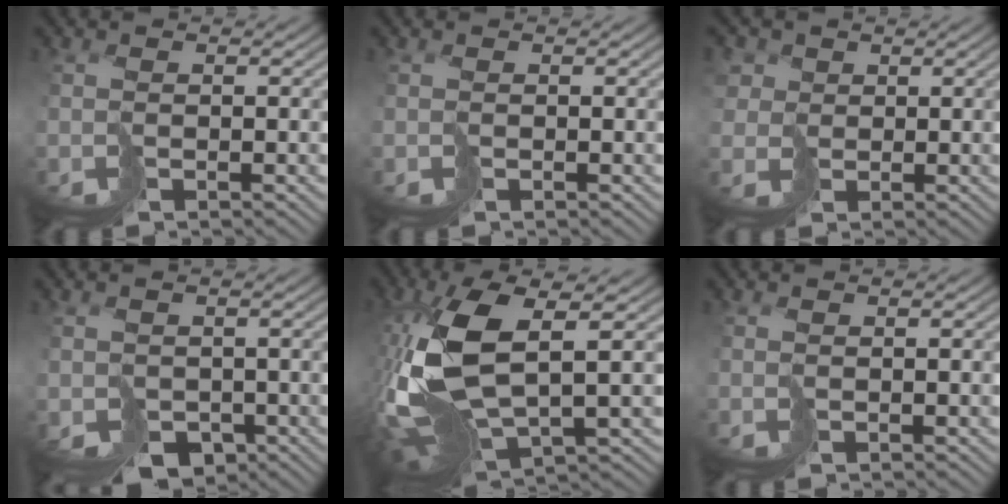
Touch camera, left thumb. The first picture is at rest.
{"total": 0.0}
{"total": 3.9, "force": [1.4, 3.4, 1.3], "torque": [-0.054, 0.007, 0.020]}
{"total": 4.3, "force": [-1.6, 3.2, 2.5], "torque": [-0.058, -0.016, -0.023]}
{"total": 15.3, "force": [1.0, 7.5, 13.3], "torque": [-0.325, -0.024, 0.031]}
{"total": 0.7, "force": [0.4, 0.0, 0.6], "torque": [-0.014, 0.006, 0.007]}